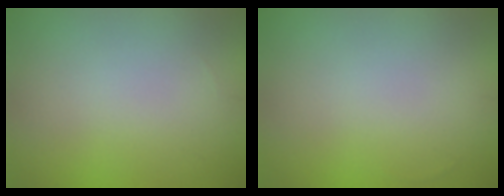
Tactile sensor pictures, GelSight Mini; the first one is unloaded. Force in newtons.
{"total": 0.0}